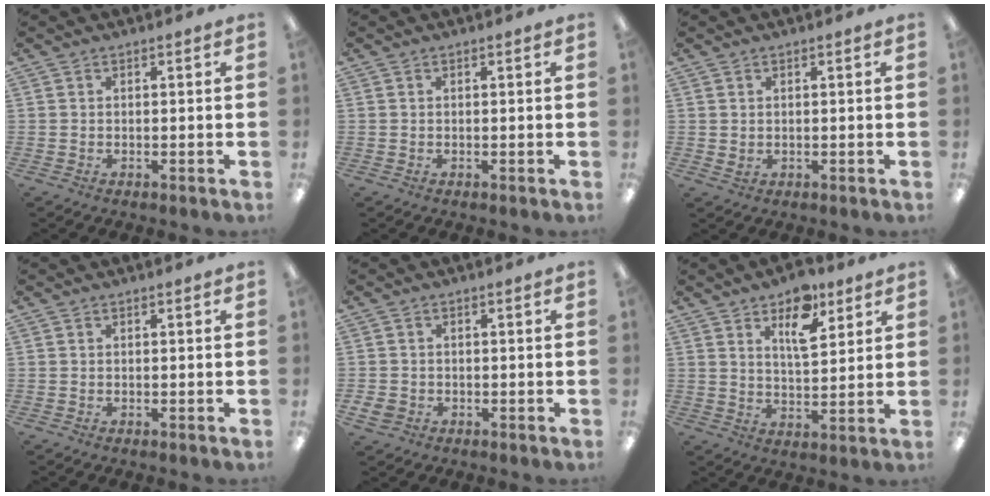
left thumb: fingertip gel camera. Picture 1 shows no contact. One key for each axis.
{"total": 0.0}
{"total": 1.2, "fx": 0.6, "fy": 0.9, "fz": 0.4, "tx": -0.001, "ty": -0.001, "tz": 0.009}
{"total": 0.0}
{"total": 2.6, "fx": -1.0, "fy": 2.2, "fz": 1.0, "tx": -0.022, "ty": 0.004, "tz": -0.022}
{"total": 10.6, "fx": 6.3, "fy": 5.1, "fz": 6.8, "tx": -0.093, "ty": -0.028, "tz": 0.105}